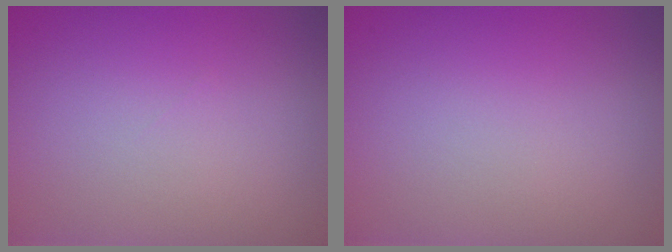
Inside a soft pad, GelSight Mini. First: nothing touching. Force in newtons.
{"total": 0.0}